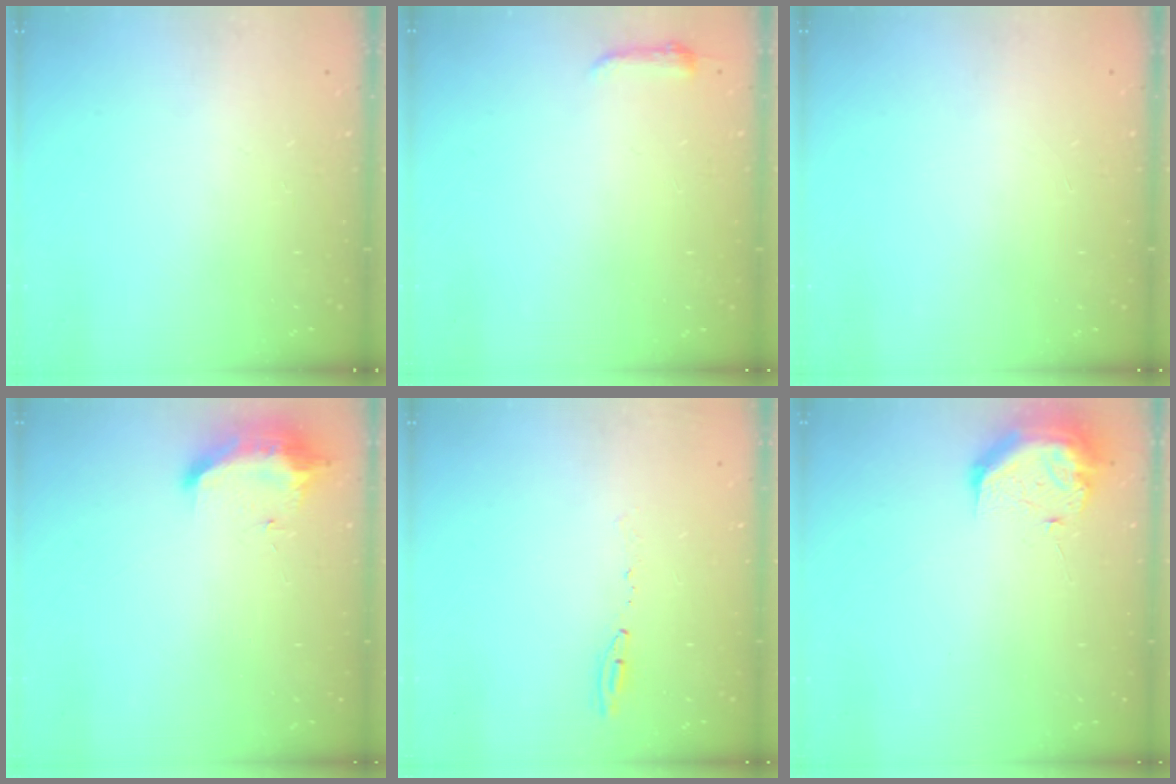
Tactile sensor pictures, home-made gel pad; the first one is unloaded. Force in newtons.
{"total": 3.6, "press": 3.5, "slide": 0.6}
{"total": 0.0}
{"total": 9.1, "press": 9.1, "slide": 0.0}
{"total": 5.7, "press": 5.7, "slide": 0.7}
{"total": 11.1, "press": 11.0, "slide": 1.2}